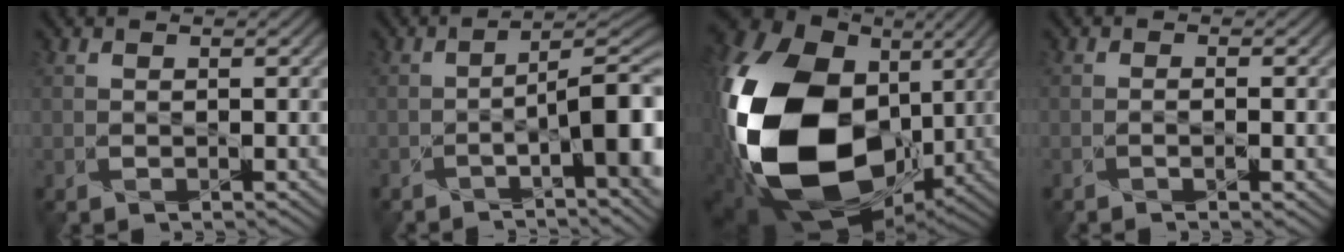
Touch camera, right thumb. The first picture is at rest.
{"total": 11.4, "force": [-2.7, 3.3, 10.5], "torque": [-0.132, -0.009, -0.044]}
{"total": 22.6, "force": [-1.3, 16.0, 15.9], "torque": [-0.413, -0.052, -0.003]}
{"total": 1.2, "force": [-0.5, 0.2, 1.1], "torque": [-0.015, -0.002, -0.012]}